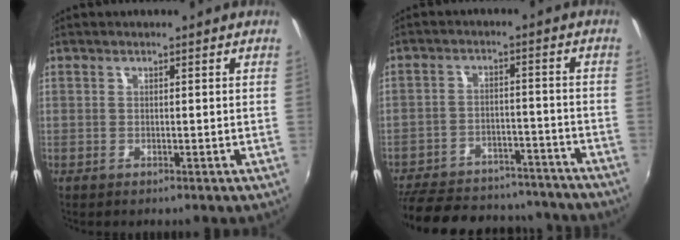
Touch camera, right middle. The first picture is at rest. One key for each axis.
{"total": 25.4, "fx": -21.4, "fy": 9.9, "fz": 9.4, "tx": -0.214, "ty": 0.021, "tz": -0.278}